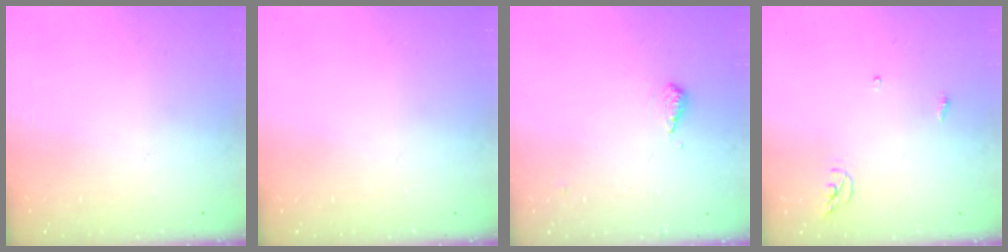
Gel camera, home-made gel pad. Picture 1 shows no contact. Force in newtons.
{"total": 0.0}
{"total": 8.3, "press": 8.3, "slide": 0.9}
{"total": 3.8, "press": 3.8, "slide": 0.3}